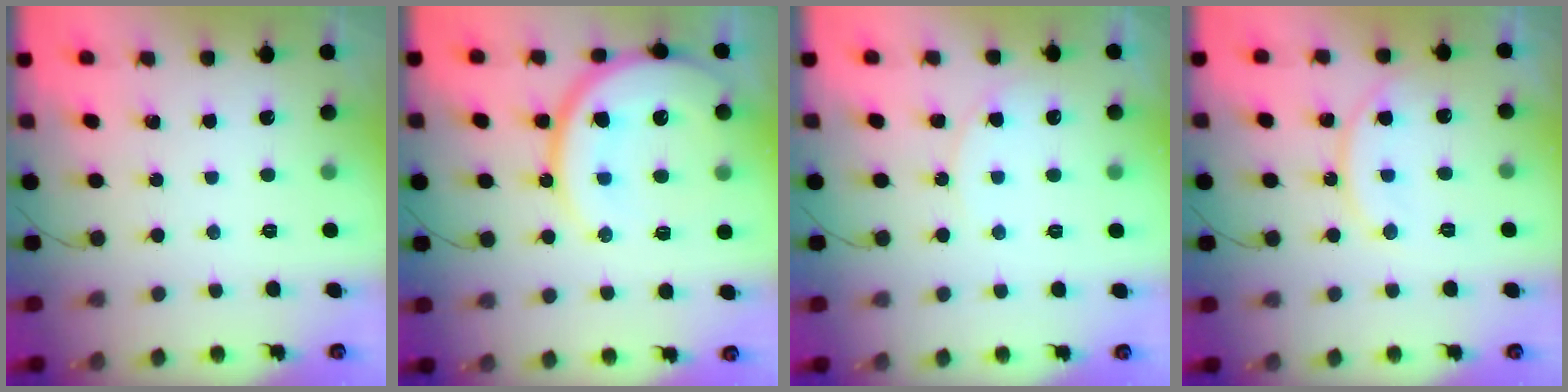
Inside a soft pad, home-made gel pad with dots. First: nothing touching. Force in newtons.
{"total": 18.0, "press": 18.0, "slide": 1.7}
{"total": 5.2, "press": 5.1, "slide": 0.5}
{"total": 12.0, "press": 11.9, "slide": 1.0}